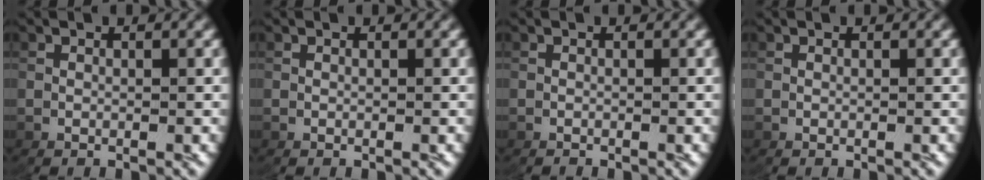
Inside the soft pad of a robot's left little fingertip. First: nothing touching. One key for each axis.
{"total": 0.0}
{"total": 0.6, "fx": -0.4, "fy": -0.4, "fz": -0.1, "tx": -0.001, "ty": -0.004, "tz": -0.005}
{"total": 0.0}